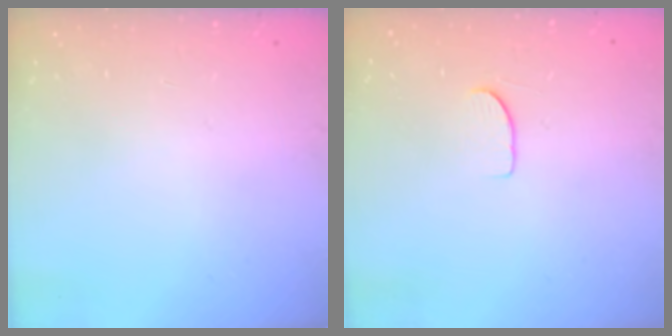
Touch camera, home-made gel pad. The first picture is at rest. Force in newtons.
{"total": 4.8, "press": 4.7, "slide": 0.6}